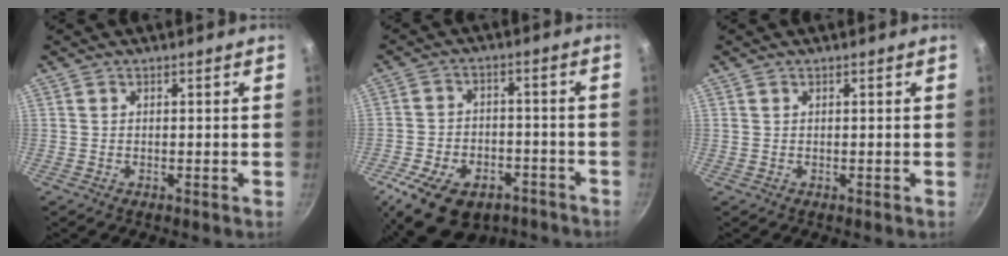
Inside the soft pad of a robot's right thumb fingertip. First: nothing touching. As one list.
[{"total": 16.4, "force": [-9.4, 10.1, 8.9], "torque": [-0.138, 0.042, -0.141]}, {"total": 0.0}]